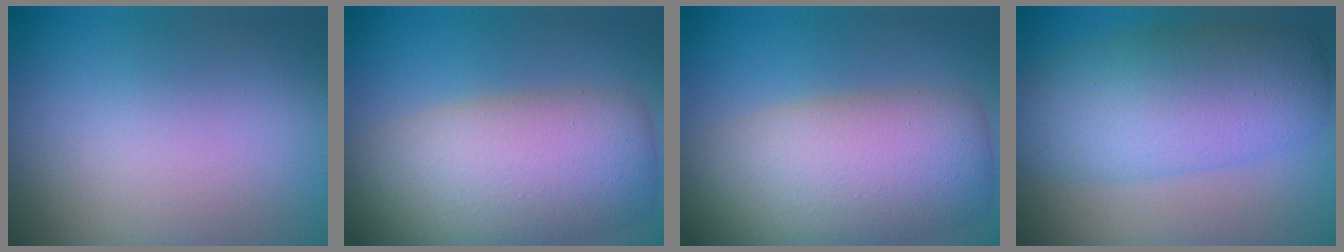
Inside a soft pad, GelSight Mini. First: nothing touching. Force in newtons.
{"total": 9.8, "press": 9.7, "slide": 0.6}
{"total": 9.8, "press": 9.7, "slide": 0.6}
{"total": 7.9, "press": 7.9, "slide": 0.0}